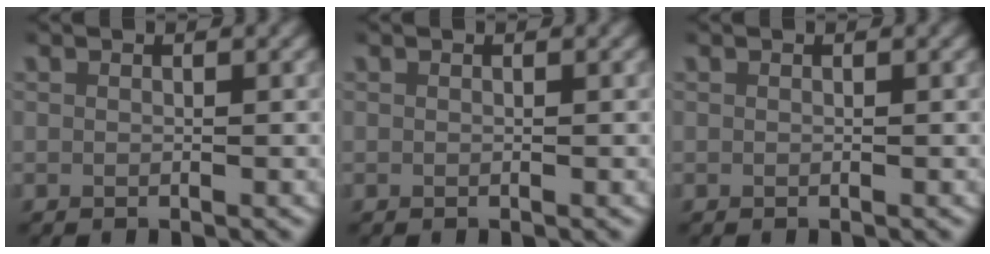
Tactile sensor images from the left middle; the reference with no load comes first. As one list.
[{"total": 0.0}, {"total": 0.0}]